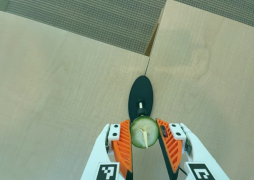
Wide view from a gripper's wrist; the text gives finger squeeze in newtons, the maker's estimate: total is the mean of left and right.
{"total": 11.5, "left": 11.4, "right": 11.6}